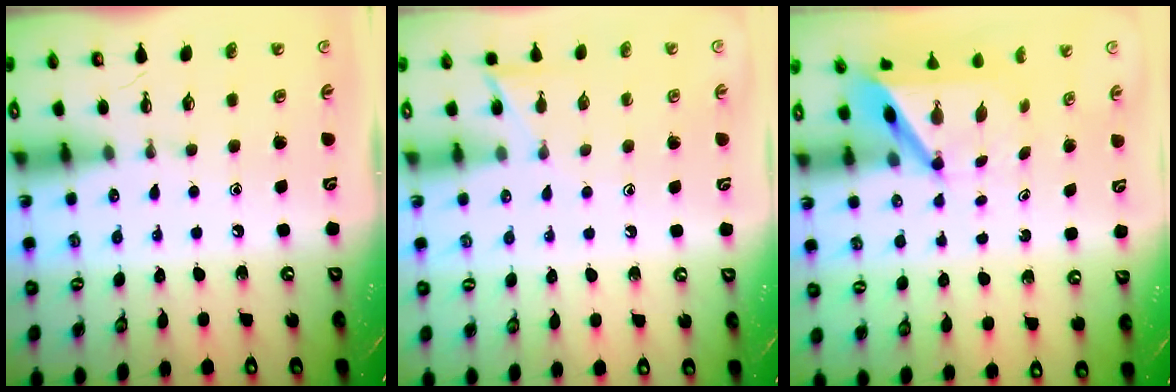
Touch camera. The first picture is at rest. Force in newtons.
{"total": 6.5, "press": 6.4, "slide": 0.4}
{"total": 5.5, "press": 5.5, "slide": 0.6}